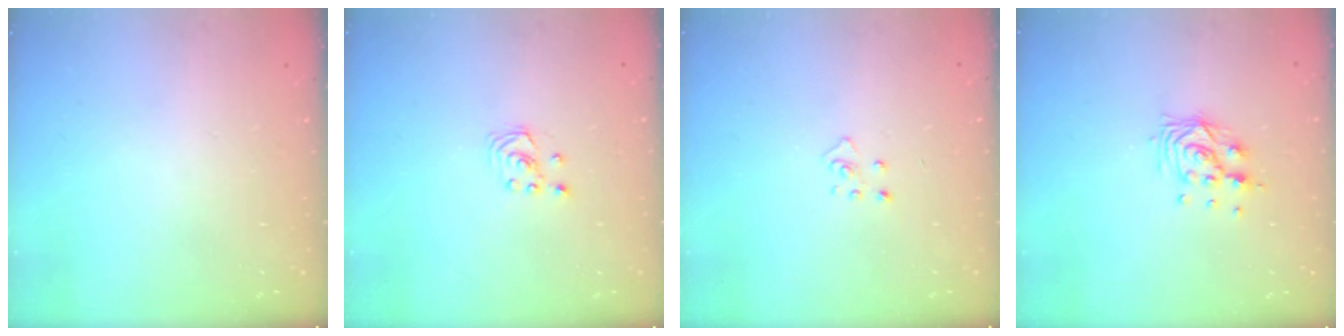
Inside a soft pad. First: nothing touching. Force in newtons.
{"total": 1.8, "press": 1.8, "slide": 0.2}
{"total": 3.7, "press": 3.6, "slide": 0.3}
{"total": 9.5, "press": 9.5, "slide": 0.7}